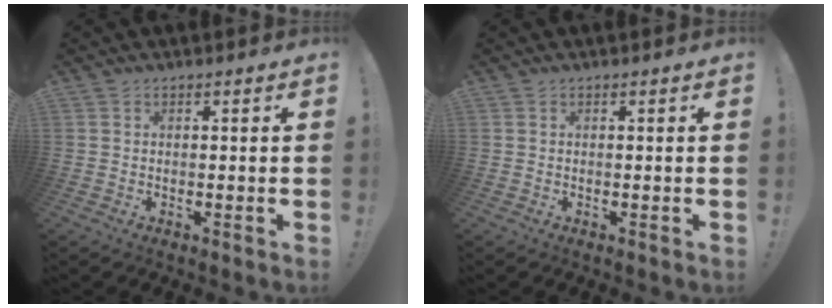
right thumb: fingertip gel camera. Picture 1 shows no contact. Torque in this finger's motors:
{"motor_torque": [0.00, 0.00, 0.00, 0.00, 0.00]}